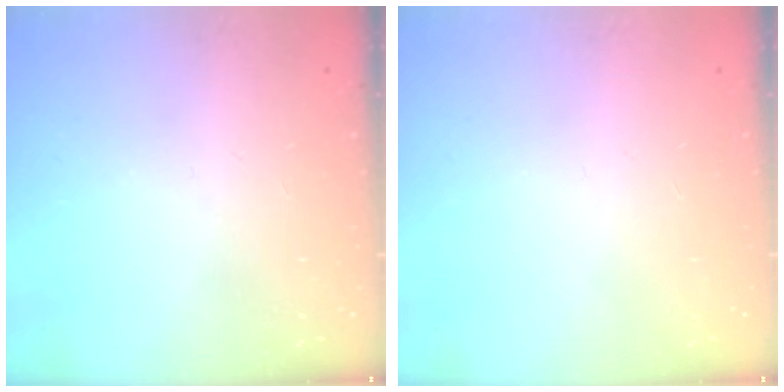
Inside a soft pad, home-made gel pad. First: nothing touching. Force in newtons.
{"total": 0.0}